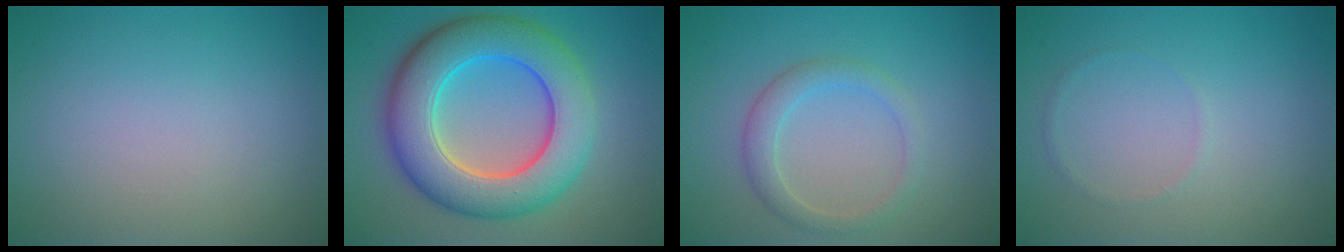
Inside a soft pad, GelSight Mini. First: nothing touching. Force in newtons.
{"total": 10.3, "press": 10.3, "slide": 0.3}
{"total": 2.4, "press": 2.4, "slide": 0.0}
{"total": 0.5, "press": 0.5, "slide": 0.1}